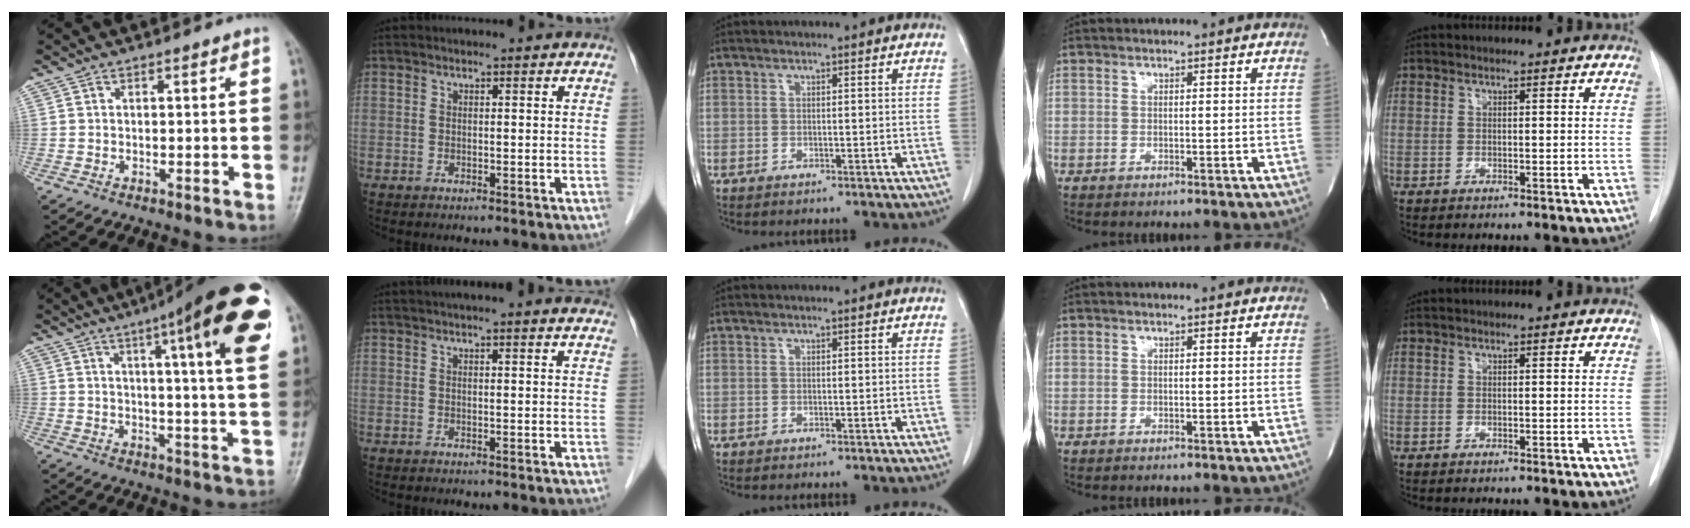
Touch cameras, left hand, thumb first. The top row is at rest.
{"thumb": {"total": 20.7, "force": [9.4, 3.0, 18.1], "torque": [-0.236, -0.021, 0.118]}, "index": {"total": 14.0, "force": [12.7, 1.0, 5.8], "torque": [-0.078, 0.029, 0.150]}}